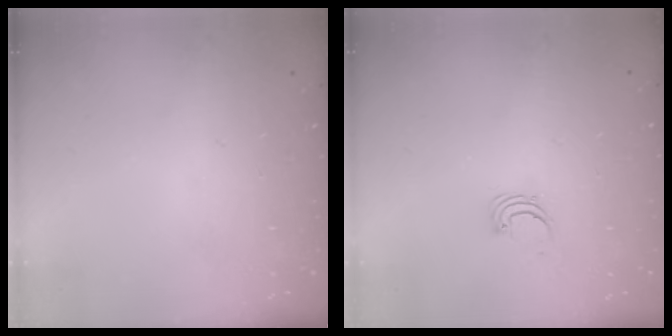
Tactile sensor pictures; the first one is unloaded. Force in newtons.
{"total": 1.7, "press": 1.7, "slide": 0.1}